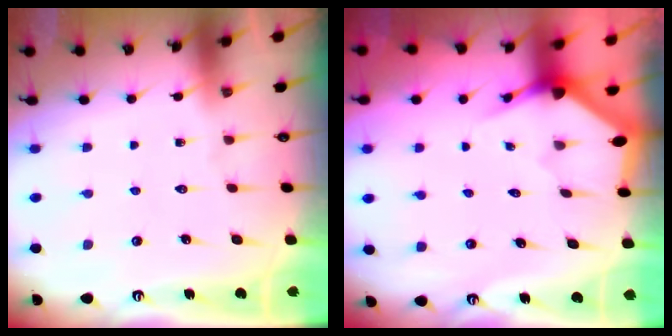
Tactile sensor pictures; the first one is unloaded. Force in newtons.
{"total": 3.0, "press": 3.0, "slide": 0.2}